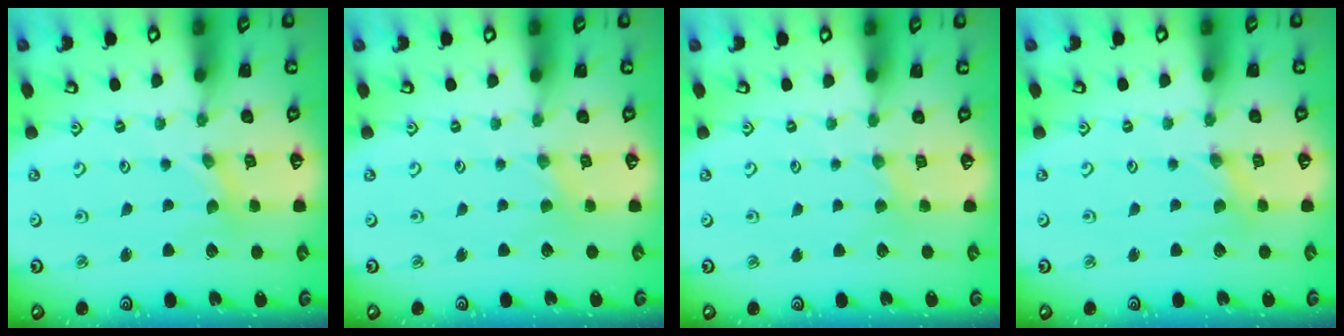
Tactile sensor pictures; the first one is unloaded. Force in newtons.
{"total": 0.0}
{"total": 2.0, "press": 2.0, "slide": 0.4}
{"total": 0.0}